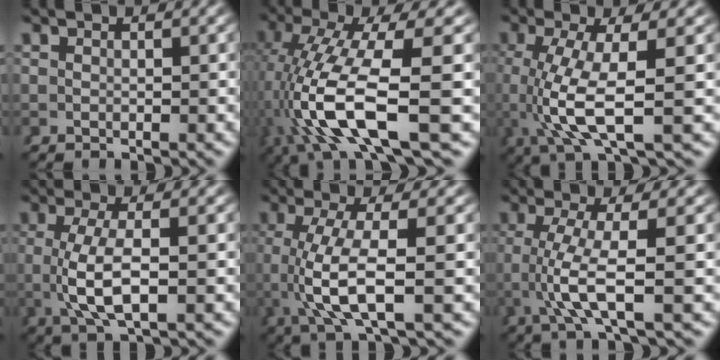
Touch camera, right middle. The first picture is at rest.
{"total": 10.8, "force": [-1.7, 4.6, 9.7], "torque": [-0.197, -0.029, -0.007]}
{"total": 6.8, "force": [-0.2, 1.9, 6.6], "torque": [-0.141, -0.019, 0.010]}
{"total": 4.5, "force": [-0.2, 0.9, 4.4], "torque": [-0.086, -0.008, 0.007]}
{"total": 6.2, "force": [-0.2, 1.4, 6.0], "torque": [-0.129, -0.016, 0.011]}
{"total": 5.3, "force": [0.0, 0.2, 5.3], "torque": [-0.111, -0.014, 0.008]}